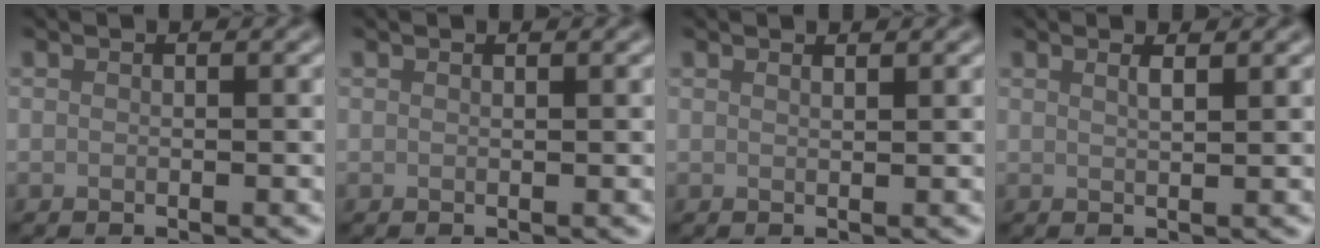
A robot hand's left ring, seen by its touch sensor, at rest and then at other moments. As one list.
[{"total": 0.0}, {"total": 0.9, "force": [0.8, 0.2, 0.4], "torque": [-0.001, -0.002, 0.008]}, {"total": 1.4, "force": [0.9, 0.5, 1.0], "torque": [-0.008, 0.005, 0.008]}]